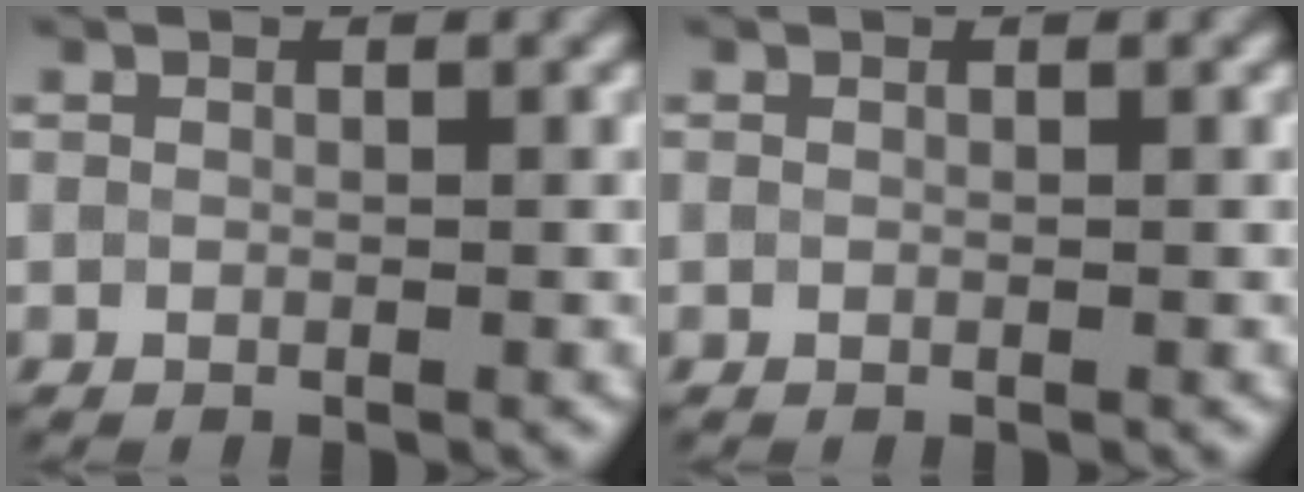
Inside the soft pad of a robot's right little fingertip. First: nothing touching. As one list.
[{"total": 0.0}]